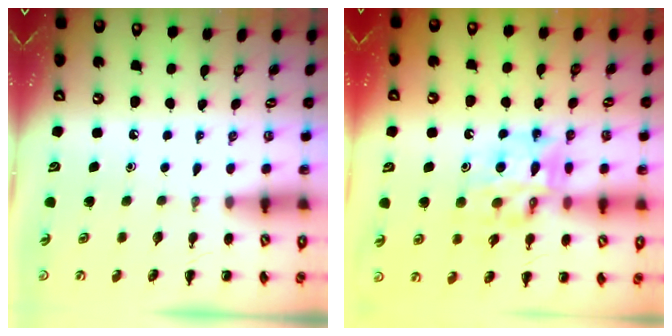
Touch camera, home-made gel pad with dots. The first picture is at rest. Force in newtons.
{"total": 12.2, "press": 11.7, "slide": 3.4}